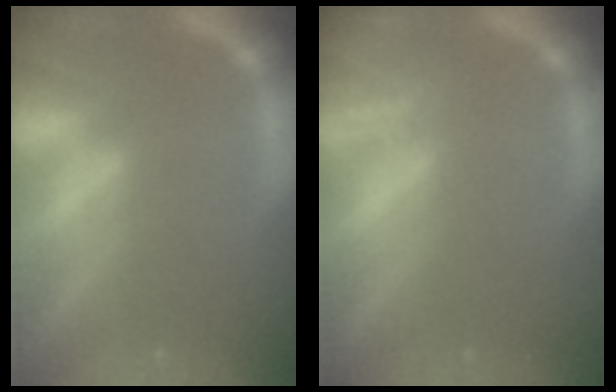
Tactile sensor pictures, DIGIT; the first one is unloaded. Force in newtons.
{"total": 2.0}